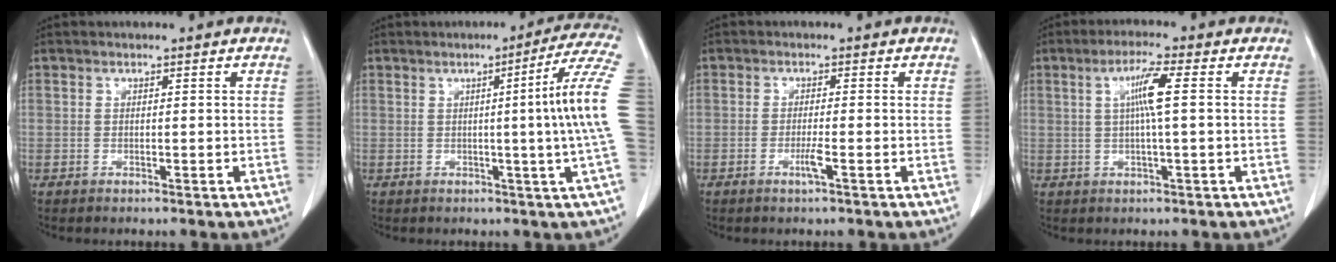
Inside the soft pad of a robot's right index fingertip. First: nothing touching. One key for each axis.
{"total": 10.9, "fx": -0.1, "fy": -2.6, "fz": 10.6, "tx": -0.123, "ty": -0.001, "tz": -0.006}
{"total": 2.0, "fx": -0.9, "fy": -0.2, "fz": 1.8, "tx": -0.035, "ty": -0.004, "tz": -0.018}
{"total": 5.3, "fx": 0.9, "fy": -0.3, "fz": 5.2, "tx": -0.097, "ty": 0.005, "tz": 0.019}